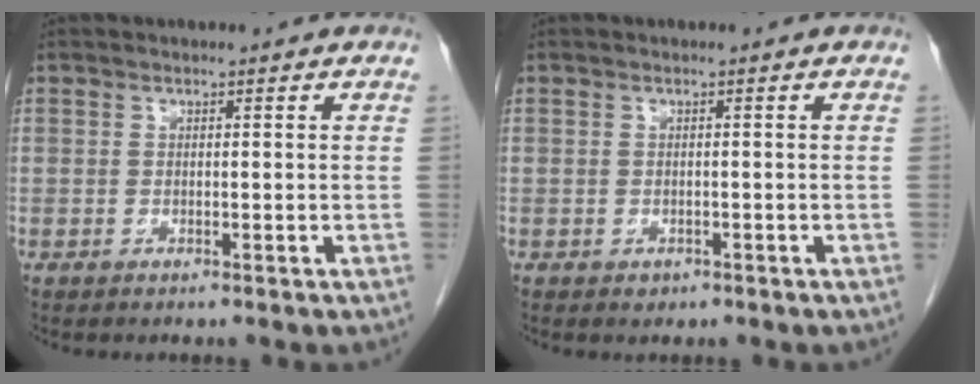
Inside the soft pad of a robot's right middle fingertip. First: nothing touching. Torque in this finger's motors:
{"motor_torque": [-0.20, 0.20, -0.04, -0.01]}